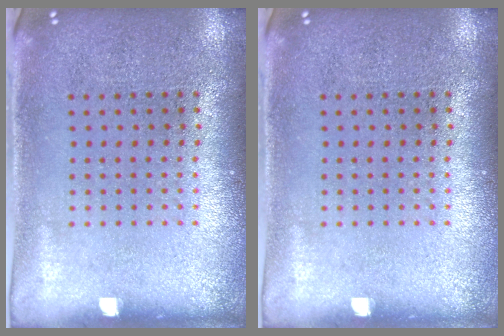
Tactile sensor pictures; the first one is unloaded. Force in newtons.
{"total": 0.0}